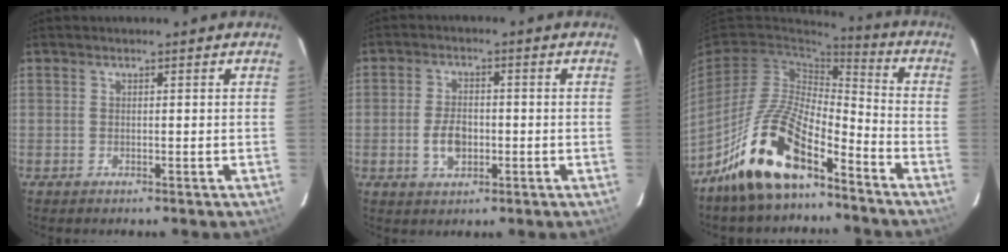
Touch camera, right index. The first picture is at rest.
{"total": 5.6, "force": [-1.3, 3.4, 4.2], "torque": [-0.085, 0.003, -0.018]}
{"total": 16.1, "force": [-10.8, 5.8, 10.4], "torque": [-0.205, 0.003, -0.200]}